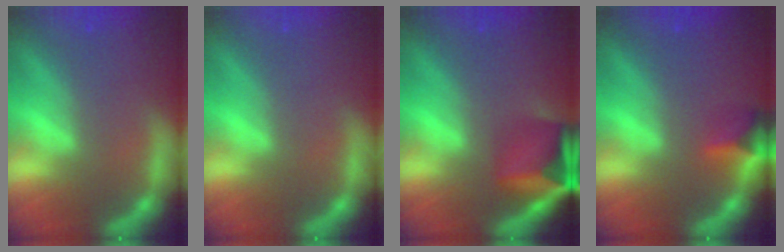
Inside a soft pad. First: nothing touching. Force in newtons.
{"total": 0.0}
{"total": 6.9}
{"total": 2.9}